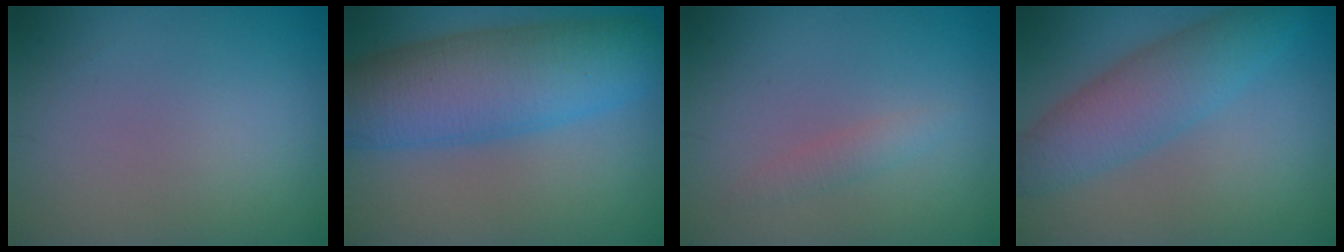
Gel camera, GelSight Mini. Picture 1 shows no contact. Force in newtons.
{"total": 9.8, "press": 9.8, "slide": 0.1}
{"total": 1.2, "press": 1.2, "slide": 0.0}
{"total": 5.2, "press": 5.2, "slide": 0.0}